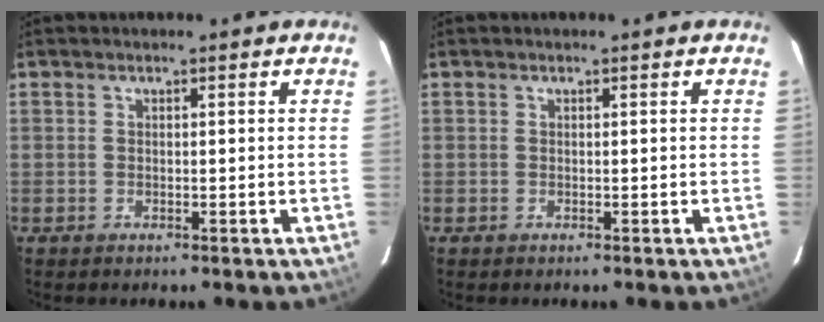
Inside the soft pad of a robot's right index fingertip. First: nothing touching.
{"total": 0.0}